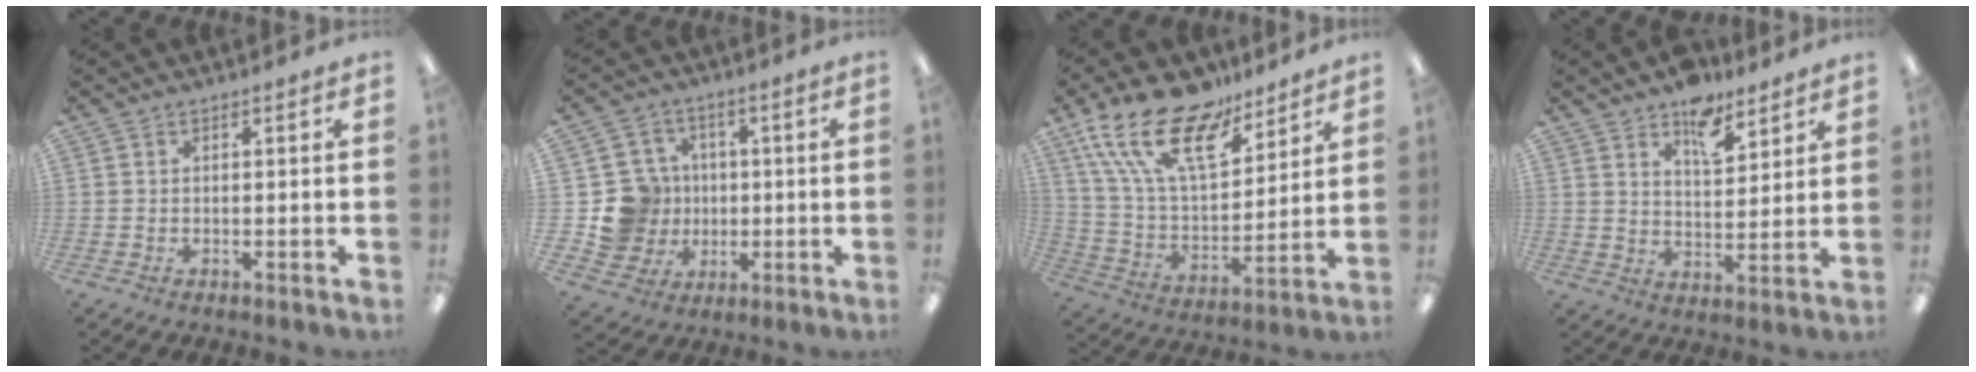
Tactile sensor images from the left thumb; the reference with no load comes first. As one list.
[{"total": 12.2, "force": [-0.3, 11.7, 3.2], "torque": [-0.079, 0.015, 0.008]}, {"total": 21.0, "force": [13.9, 9.4, 12.7], "torque": [-0.250, -0.074, 0.252]}, {"total": 9.1, "force": [6.6, 4.5, 4.4], "torque": [-0.051, -0.036, 0.113]}]